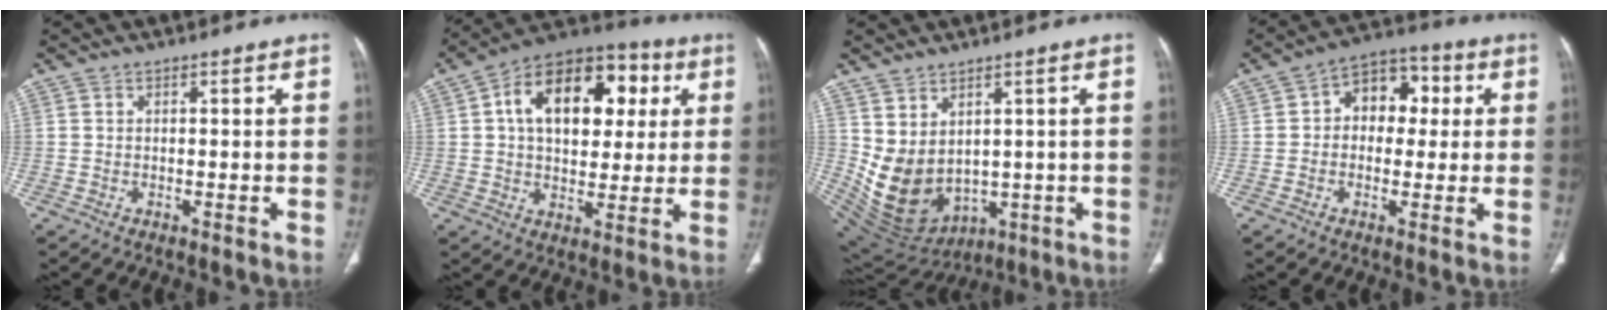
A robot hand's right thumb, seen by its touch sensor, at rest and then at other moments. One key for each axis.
{"total": 20.1, "fx": 5.0, "fy": 12.6, "fz": 14.9, "tx": -0.192, "ty": 0.018, "tz": 0.069}
{"total": 12.3, "fx": 0.9, "fy": 8.8, "fz": 8.6, "tx": -0.143, "ty": -0.018, "tz": 0.061}
{"total": 10.1, "fx": 1.8, "fy": 7.3, "fz": 6.7, "tx": -0.054, "ty": 0.023, "tz": 0.016}